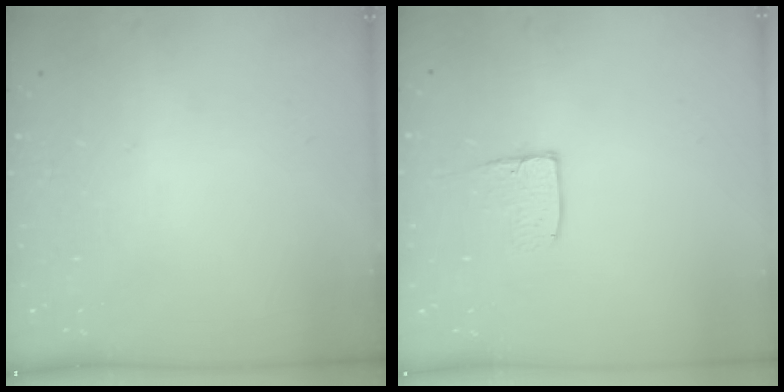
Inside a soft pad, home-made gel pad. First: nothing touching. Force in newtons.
{"total": 6.3, "press": 6.2, "slide": 0.5}